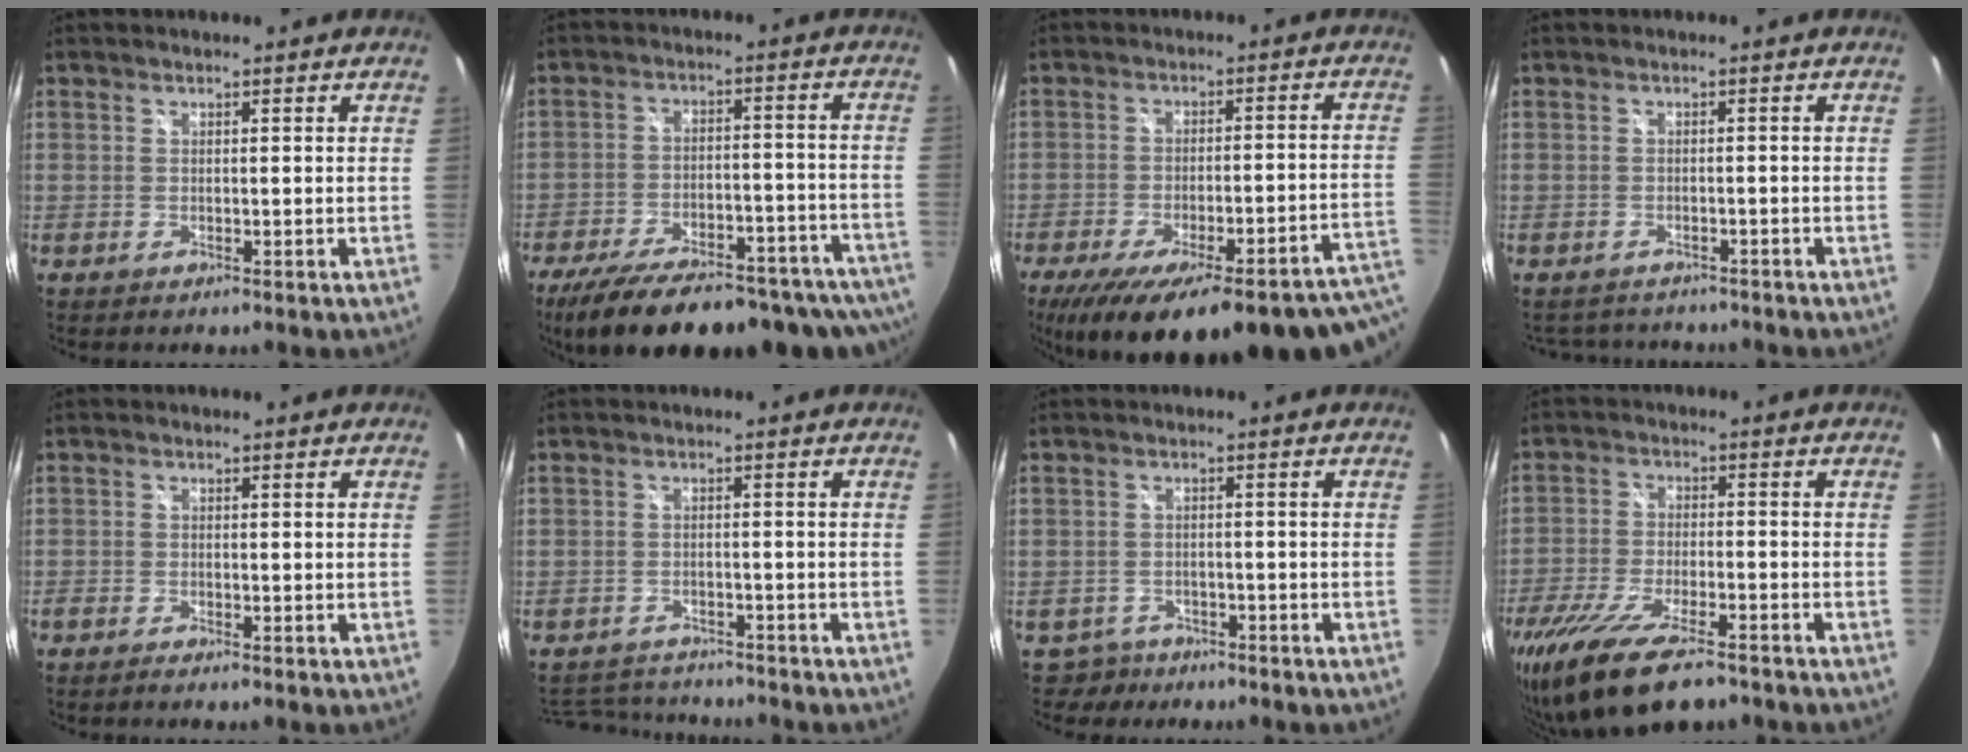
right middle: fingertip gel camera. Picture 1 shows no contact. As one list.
[{"total": 27.5, "force": [-22.8, 8.4, 13.0], "torque": [-0.232, -0.033, -0.304]}, {"total": 28.9, "force": [-22.2, 6.5, 17.3], "torque": [-0.226, -0.044, -0.294]}, {"total": 6.0, "force": [-5.2, 2.7, 1.3], "torque": [-0.027, -0.003, -0.072]}, {"total": 1.5, "force": [-1.3, 0.3, 0.7], "torque": [-0.021, -0.003, -0.027]}, {"total": 8.5, "force": [-7.7, 3.0, 1.8], "torque": [-0.053, 0.010, -0.116]}, {"total": 8.0, "force": [-6.8, 4.0, 1.2], "torque": [-0.039, 0.002, -0.102]}, {"total": 15.2, "force": [-11.6, 4.0, 9.0], "torque": [-0.195, -0.051, -0.203]}]